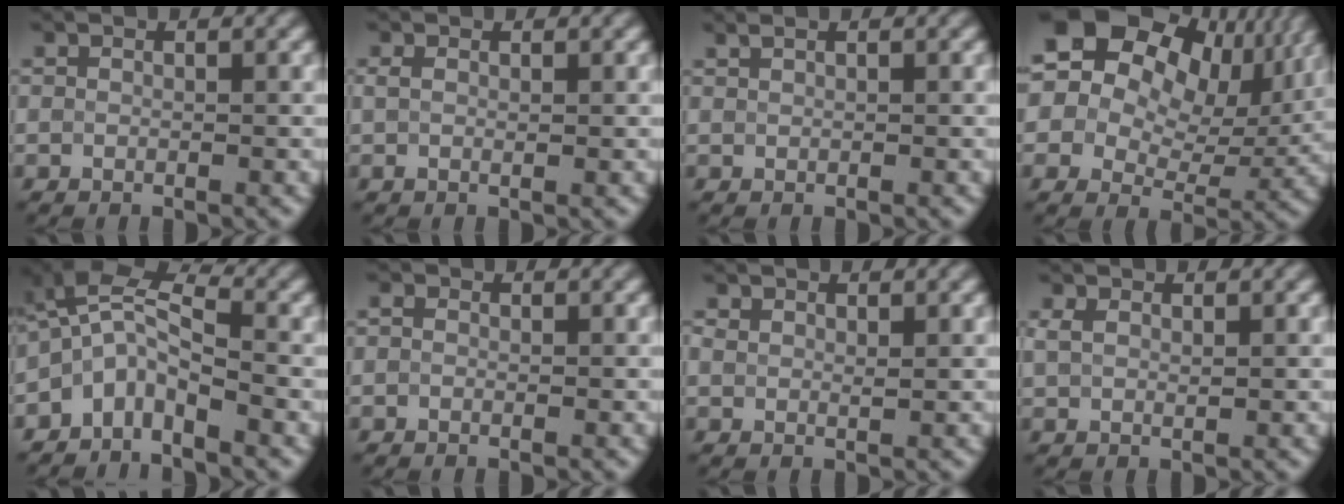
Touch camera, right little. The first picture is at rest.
{"total": 1.0, "force": [0.3, 0.5, 0.9], "torque": [-0.020, -0.001, 0.006]}
{"total": 0.6, "force": [0.5, 0.1, 0.2], "torque": [-0.006, 0.000, 0.012]}
{"total": 21.3, "force": [8.8, 15.7, 11.3], "torque": [-0.245, 0.057, 0.121]}
{"total": 4.4, "force": [-2.3, 2.0, 3.1], "torque": [-0.056, 0.012, -0.056]}
{"total": 0.5, "force": [0.1, 0.4, 0.3], "torque": [-0.007, -0.004, -0.004]}
{"total": 1.0, "force": [0.6, 0.5, 0.5], "torque": [-0.009, -0.001, 0.014]}
{"total": 1.5, "force": [0.6, 0.9, 1.1], "torque": [-0.025, -0.001, 0.017]}